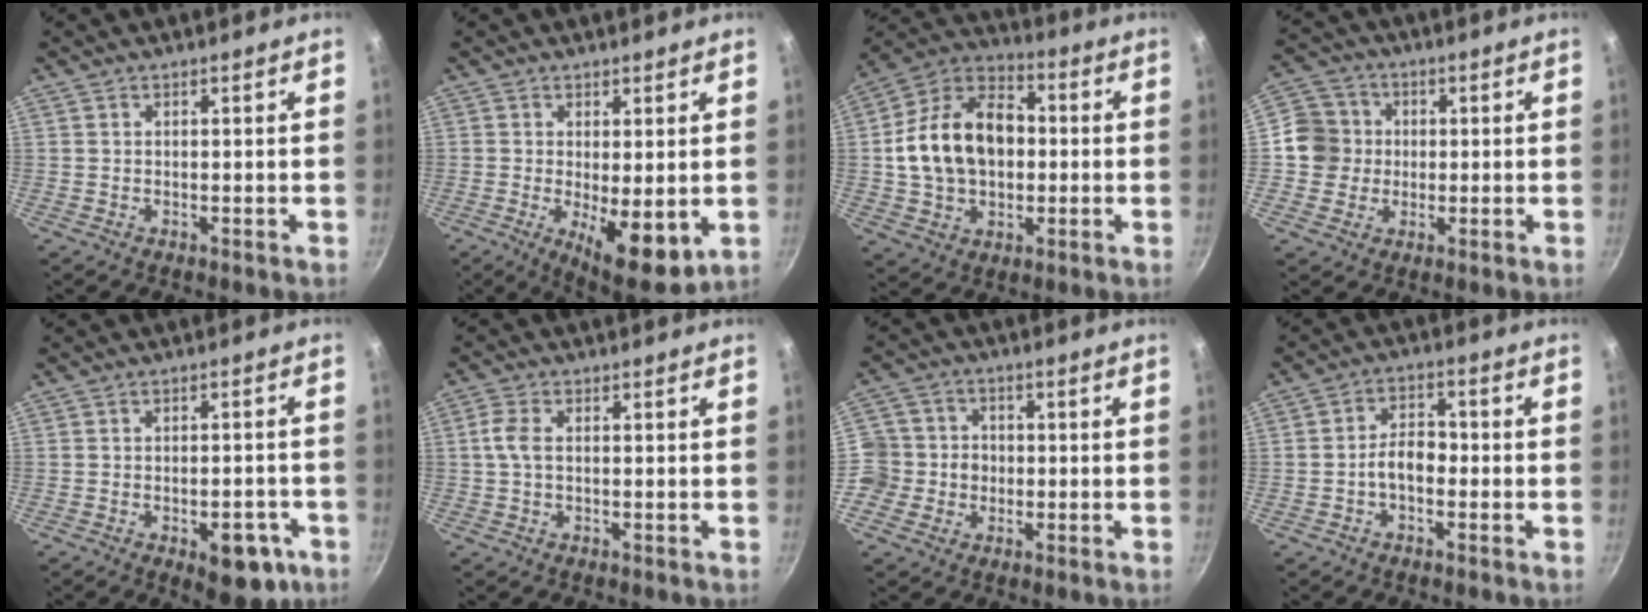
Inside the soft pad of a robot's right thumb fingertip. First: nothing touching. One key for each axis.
{"total": 9.7, "fx": -1.2, "fy": 3.5, "fz": 9.0, "tx": -0.118, "ty": -0.018, "tz": -0.006}
{"total": 18.2, "fx": 0.3, "fy": 13.1, "fz": 12.7, "tx": -0.194, "ty": 0.034, "tz": -0.003}
{"total": 7.9, "fx": 0.1, "fy": 7.6, "fz": 2.2, "tx": -0.001, "ty": 0.016, "tz": -0.016}
{"total": 9.4, "fx": -4.0, "fy": 4.8, "fz": 7.0, "tx": -0.050, "ty": 0.021, "tz": -0.041}
{"total": 3.5, "fx": 0.1, "fy": 2.0, "fz": 2.9, "tx": -0.068, "ty": 0.008, "tz": -0.002}
{"total": 7.9, "fx": -1.5, "fy": 7.4, "fz": 2.2, "tx": -0.005, "ty": 0.019, "tz": -0.045}
{"total": 5.2, "fx": -1.6, "fy": 3.2, "fz": 3.7, "tx": -0.043, "ty": 0.028, "tz": -0.035}